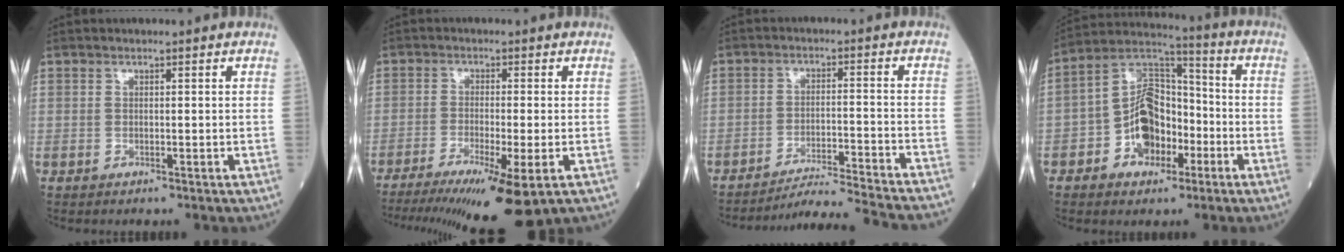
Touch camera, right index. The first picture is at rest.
{"total": 14.3, "force": [-9.5, 1.0, 10.7], "torque": [-0.156, -0.036, -0.151]}
{"total": 18.1, "force": [-17.1, -1.9, 5.5], "torque": [-0.063, -0.037, -0.242]}
{"total": 11.2, "force": [-3.8, 7.3, 7.6], "torque": [-0.152, 0.032, -0.065]}